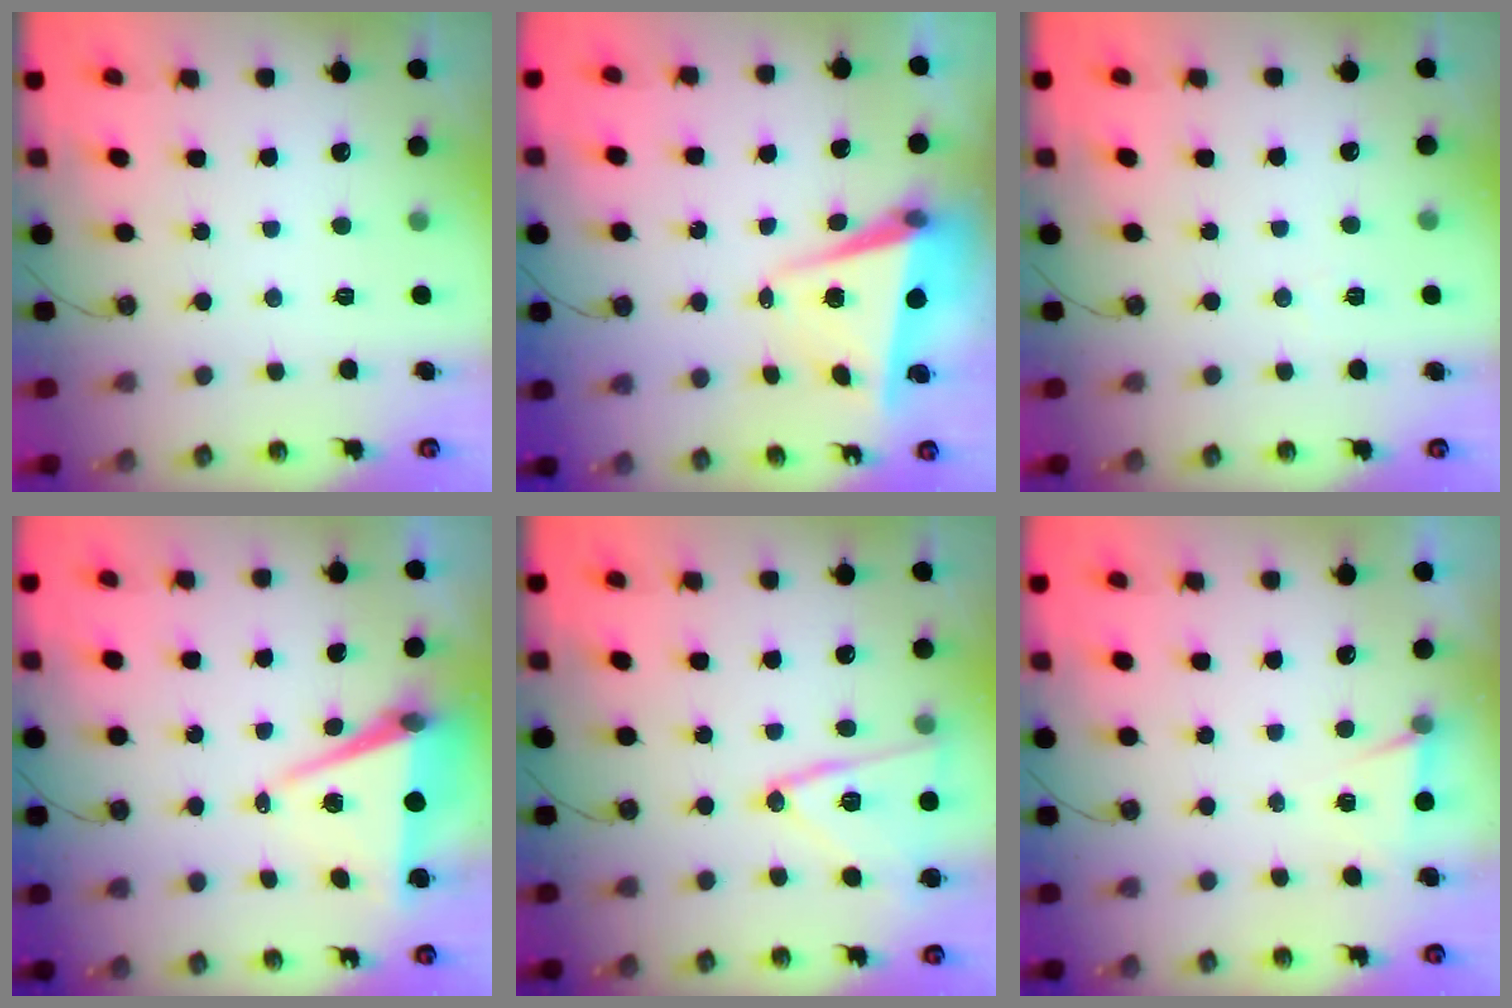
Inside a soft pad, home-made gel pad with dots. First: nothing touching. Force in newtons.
{"total": 6.1, "press": 6.0, "slide": 0.8}
{"total": 5.6, "press": 3.4, "slide": 4.5}
{"total": 7.5, "press": 6.2, "slide": 4.2}
{"total": 14.7, "press": 14.7, "slide": 0.5}
{"total": 4.9, "press": 2.2, "slide": 4.4}